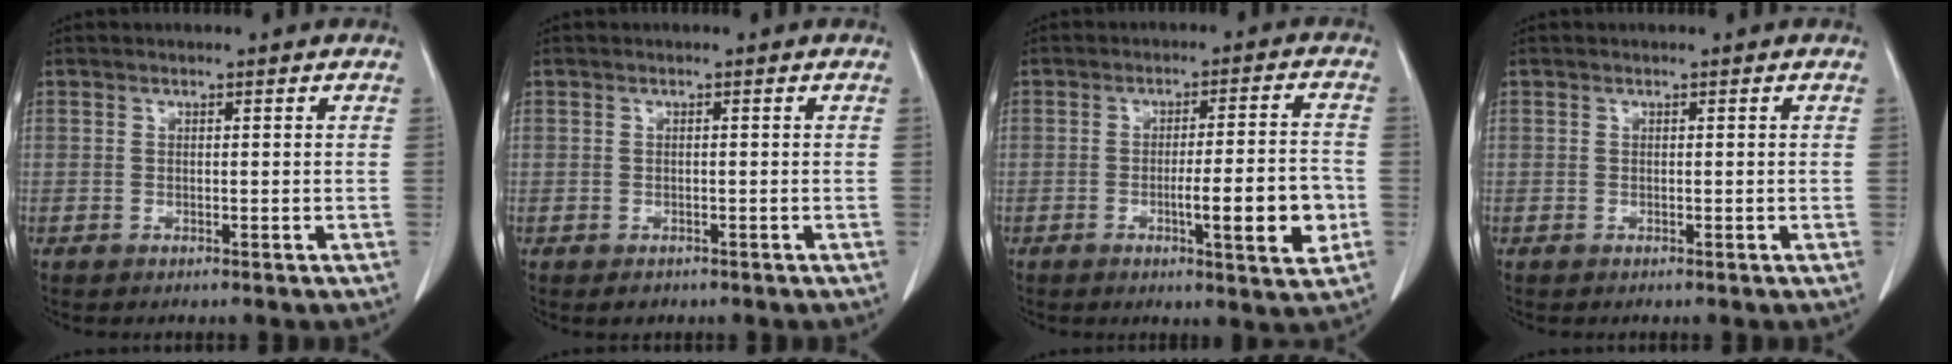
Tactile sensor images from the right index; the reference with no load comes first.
{"total": 1.4, "force": [-0.9, 1.0, 0.3], "torque": [-0.008, 0.000, -0.009]}
{"total": 9.8, "force": [-2.8, 0.8, 9.4], "torque": [-0.135, -0.002, -0.038]}
{"total": 0.0}